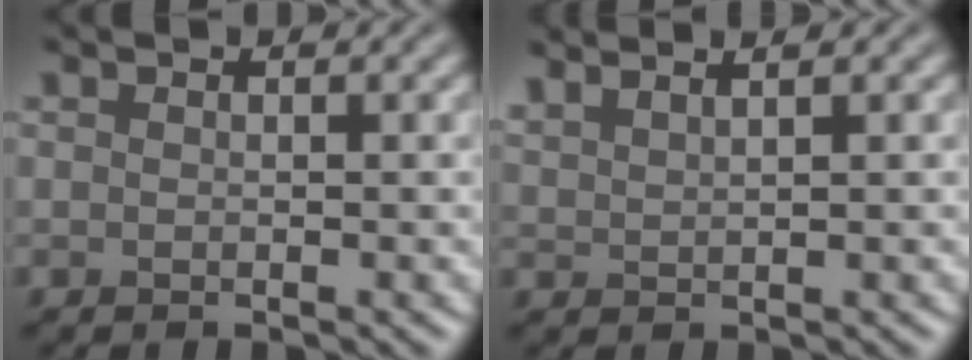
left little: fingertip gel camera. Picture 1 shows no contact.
{"total": 2.1, "force": [1.9, 0.1, 1.0], "torque": [-0.010, 0.012, 0.026]}